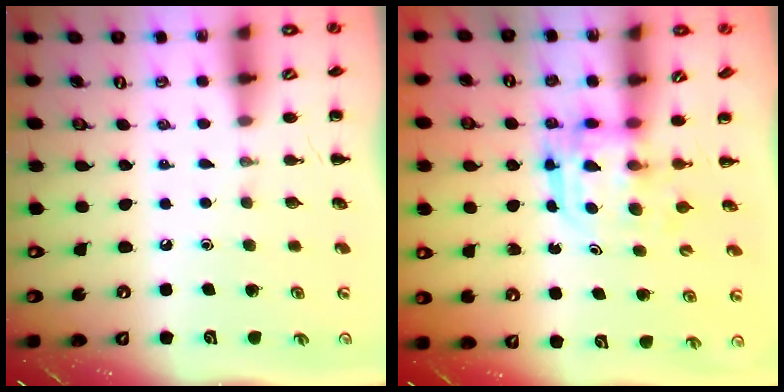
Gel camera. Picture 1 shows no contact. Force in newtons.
{"total": 3.3, "press": 3.3, "slide": 0.2}